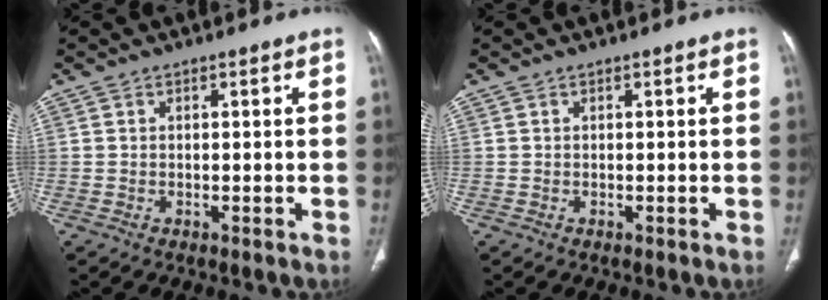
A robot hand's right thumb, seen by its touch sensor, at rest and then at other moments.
{"total": 0.0}